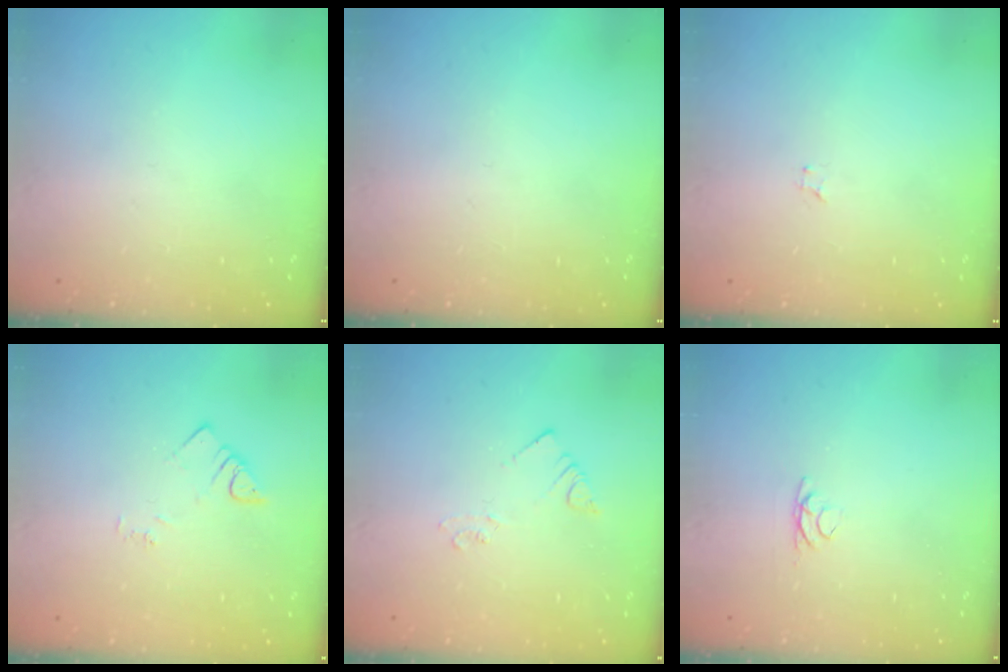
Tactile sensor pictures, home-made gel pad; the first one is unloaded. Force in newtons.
{"total": 0.0}
{"total": 0.6, "press": 0.6, "slide": 0.1}
{"total": 3.0, "press": 2.9, "slide": 0.5}
{"total": 1.9, "press": 1.9, "slide": 0.1}
{"total": 2.8, "press": 2.8, "slide": 0.5}